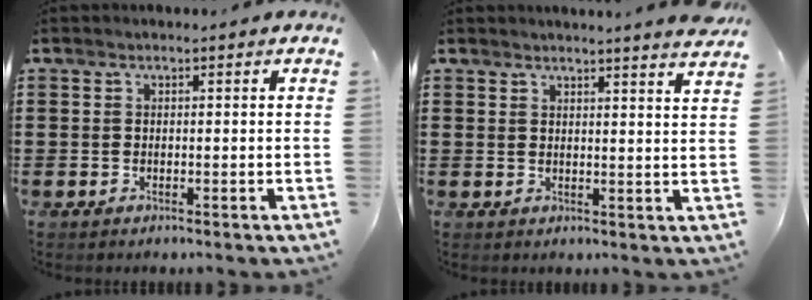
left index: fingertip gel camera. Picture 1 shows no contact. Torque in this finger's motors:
{"motor_torque": [0.50, -0.17, 0.44, 0.04]}